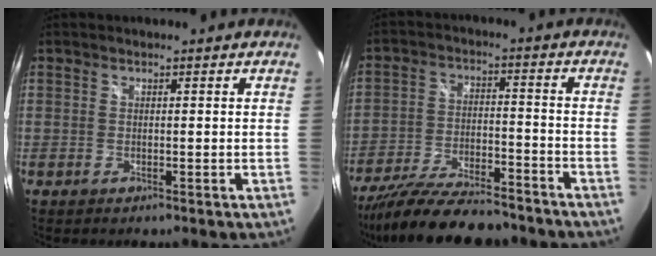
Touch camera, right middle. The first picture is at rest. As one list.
[{"total": 18.2, "force": [-15.5, 4.3, 8.5], "torque": [-0.171, -0.030, -0.249]}]